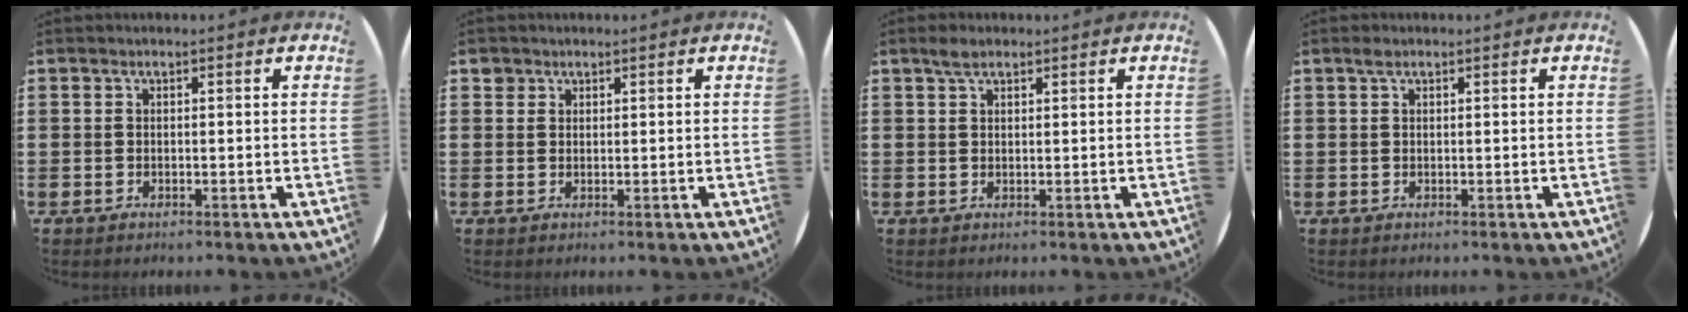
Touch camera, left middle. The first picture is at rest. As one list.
[{"total": 1.4, "force": [1.1, 0.8, -0.1], "torque": [0.008, -0.001, 0.021]}, {"total": 2.3, "force": [1.7, 1.0, 1.1], "torque": [-0.015, 0.003, 0.030]}, {"total": 0.8, "force": [0.5, 0.5, 0.4], "torque": [-0.002, 0.001, 0.008]}]